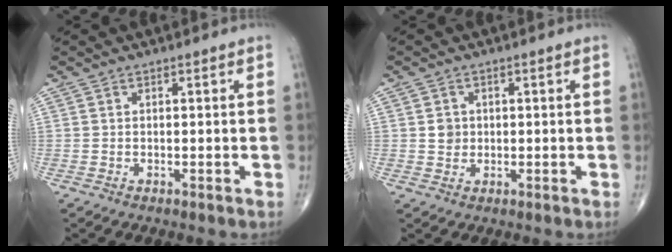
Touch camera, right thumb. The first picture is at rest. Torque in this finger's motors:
{"motor_torque": [0.00, 0.28, 0.43, 0.05, -0.02]}